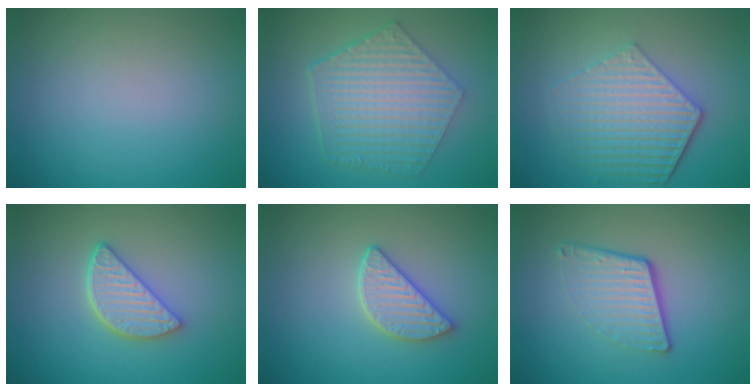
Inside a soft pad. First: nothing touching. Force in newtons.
{"total": 6.9, "press": 5.0, "slide": 4.8}
{"total": 5.8, "press": 4.3, "slide": 3.9}
{"total": 3.8, "press": 3.2, "slide": 2.1}
{"total": 2.9, "press": 2.8, "slide": 0.9}
{"total": 4.3, "press": 2.8, "slide": 3.3}